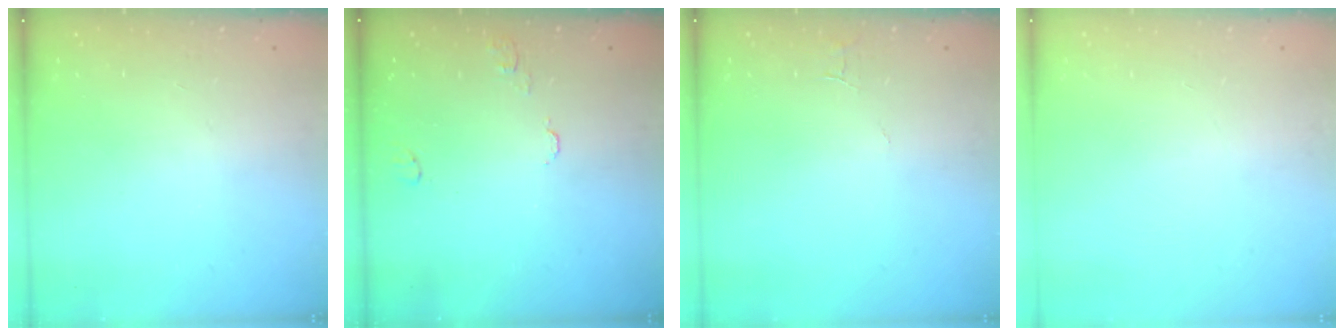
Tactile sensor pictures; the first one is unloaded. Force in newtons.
{"total": 5.1, "press": 5.1, "slide": 0.5}
{"total": 3.0, "press": 3.0, "slide": 0.2}
{"total": 0.0}